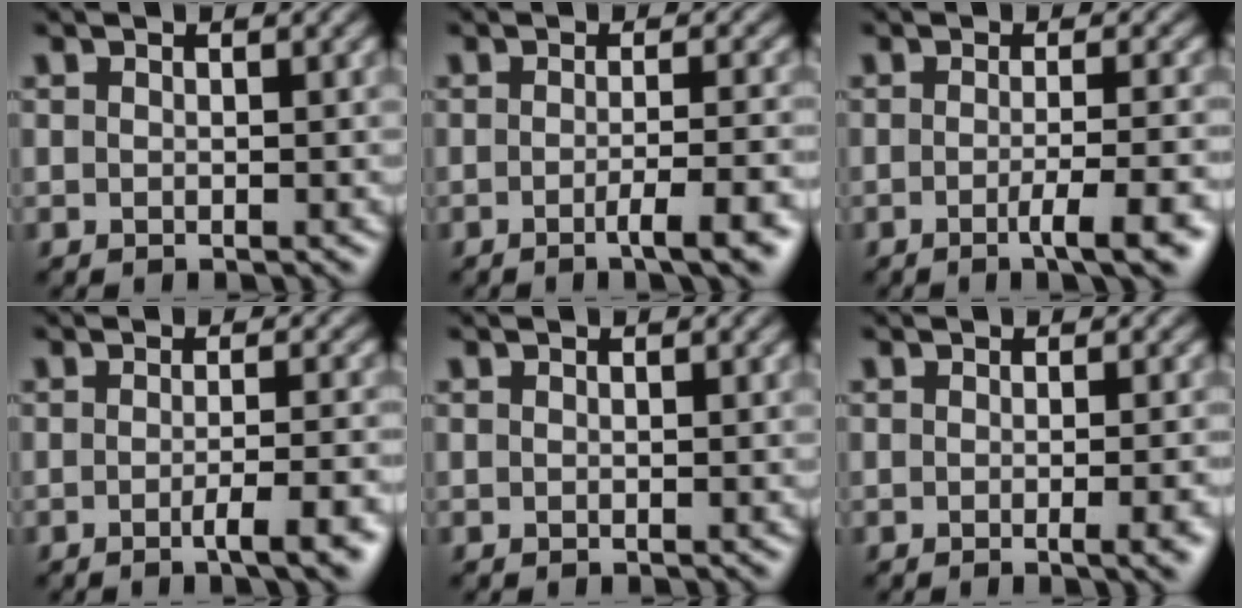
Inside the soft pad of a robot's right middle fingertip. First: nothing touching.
{"total": 3.9, "force": [-1.6, 0.9, 3.4], "torque": [-0.043, 0.001, -0.032]}
{"total": 4.2, "force": [-1.5, 0.8, 3.9], "torque": [-0.050, -0.002, -0.029]}
{"total": 3.9, "force": [-1.6, 0.9, 3.4], "torque": [-0.043, 0.001, -0.030]}
{"total": 0.0}
{"total": 3.5, "force": [-0.8, 1.2, 3.2], "torque": [-0.028, -0.004, -0.010]}